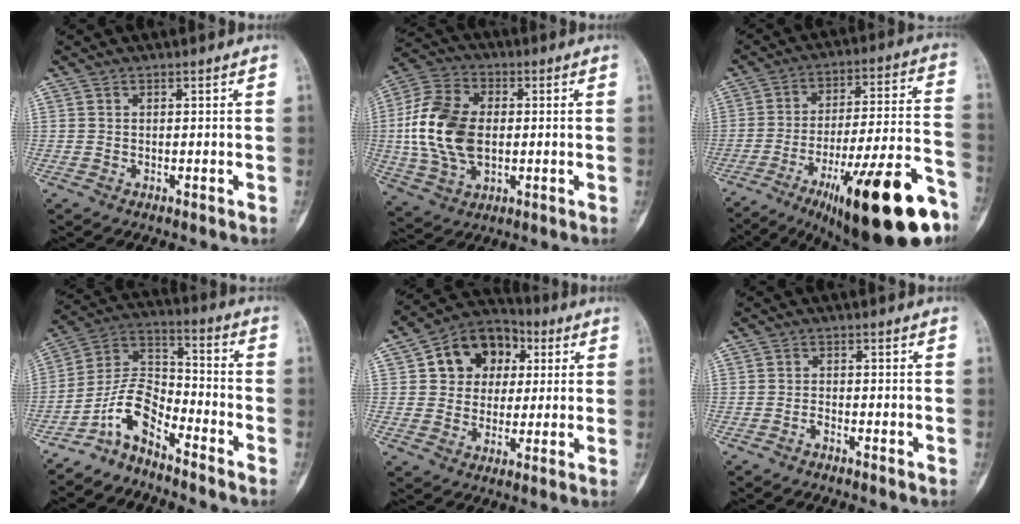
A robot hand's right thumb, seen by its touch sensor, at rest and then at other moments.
{"total": 16.1, "force": [-0.1, 10.3, 12.4], "torque": [-0.248, 0.009, 0.000]}
{"total": 27.5, "force": [-15.2, 6.4, 22.0], "torque": [-0.274, 0.064, -0.228]}
{"total": 9.2, "force": [-6.6, 4.0, 5.0], "torque": [-0.093, 0.084, -0.139]}
{"total": 12.9, "force": [3.3, 10.6, 6.6], "torque": [-0.058, 0.007, 0.046]}
{"total": 1.0, "force": [-0.9, 0.2, 0.5], "torque": [-0.013, 0.010, -0.018]}